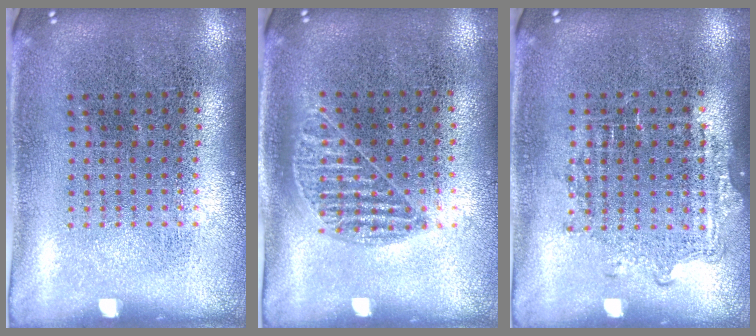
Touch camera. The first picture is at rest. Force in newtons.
{"total": 1.0, "press": 0.8, "slide": 0.5}
{"total": 1.1, "press": 1.0, "slide": 0.4}